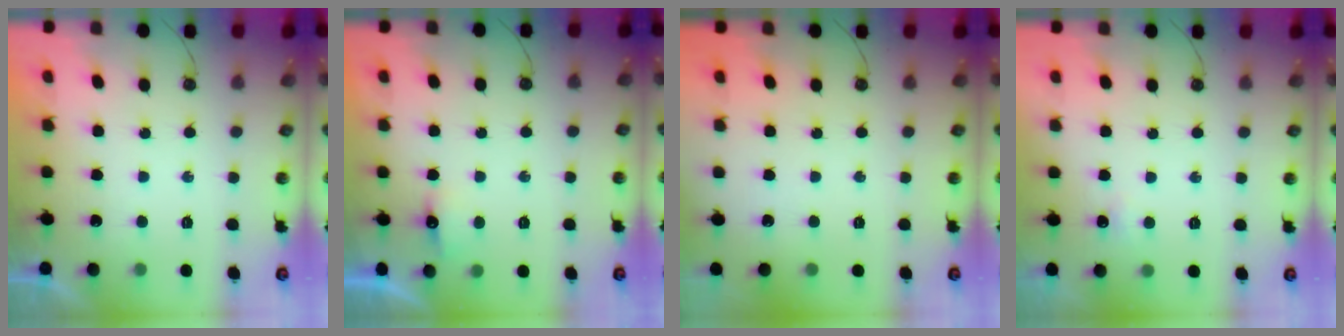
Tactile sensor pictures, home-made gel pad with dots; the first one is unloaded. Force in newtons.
{"total": 4.3, "press": 4.2, "slide": 0.7}
{"total": 0.0}
{"total": 2.7, "press": 2.7, "slide": 0.6}